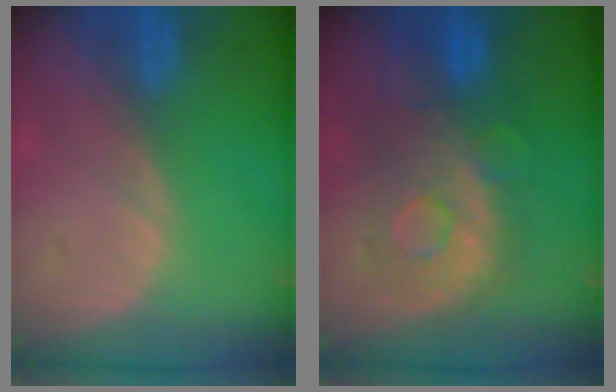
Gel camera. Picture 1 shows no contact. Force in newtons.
{"total": 9.1, "press": 8.6, "slide": 3.0}